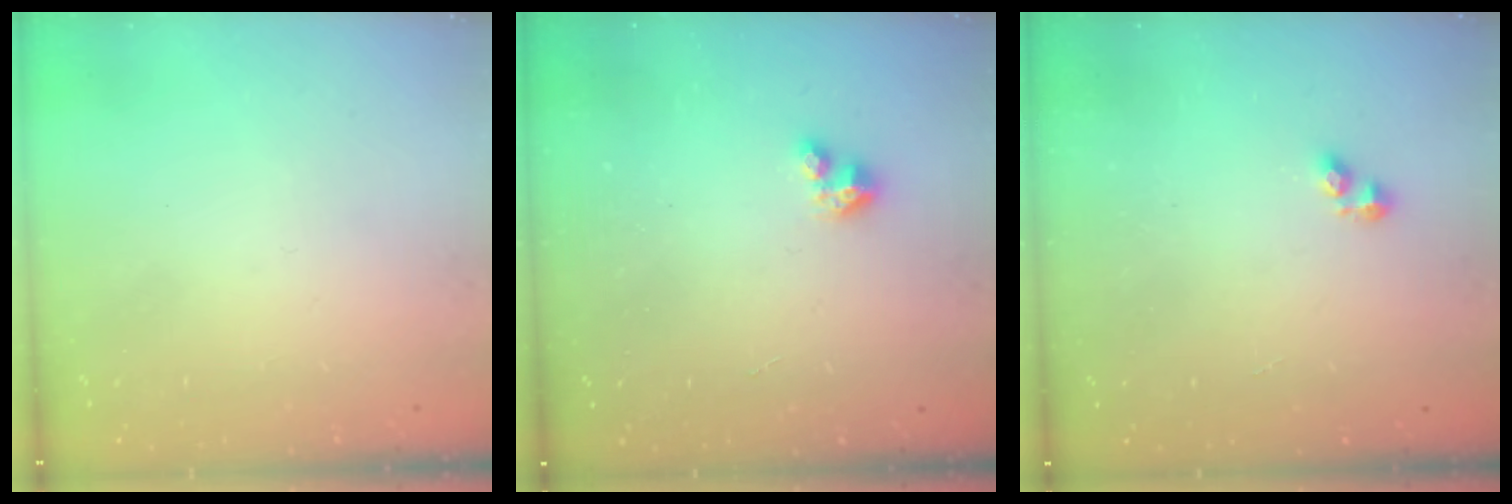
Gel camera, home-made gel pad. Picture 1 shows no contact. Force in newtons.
{"total": 2.9, "press": 2.9, "slide": 0.2}
{"total": 3.3, "press": 3.2, "slide": 0.5}